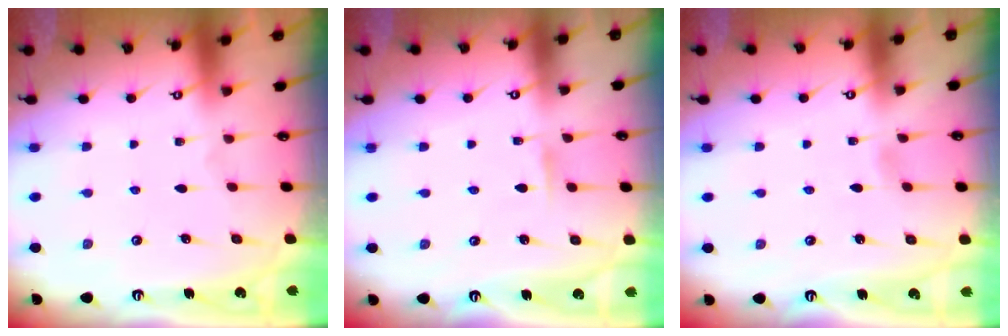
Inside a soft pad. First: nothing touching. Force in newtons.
{"total": 2.7, "press": 2.7, "slide": 0.3}
{"total": 2.1, "press": 2.1, "slide": 0.3}